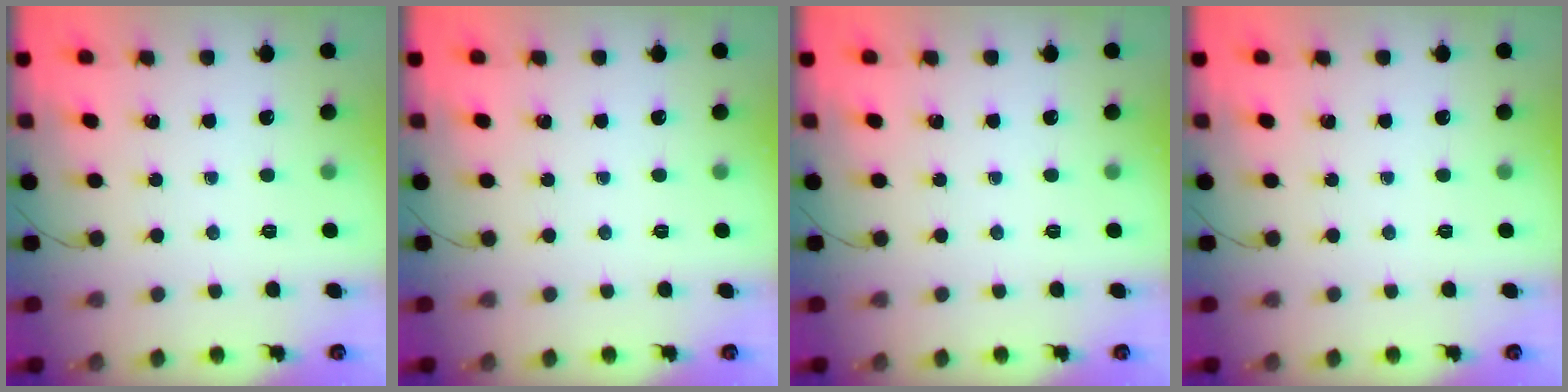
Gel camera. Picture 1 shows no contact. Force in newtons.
{"total": 0.0}
{"total": 0.0}
{"total": 0.0}